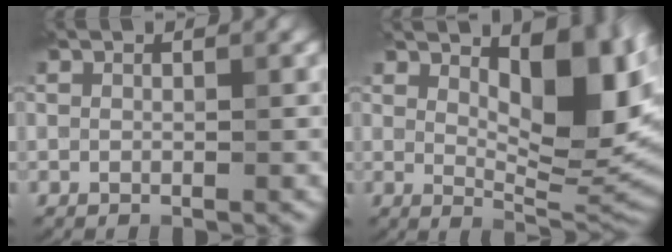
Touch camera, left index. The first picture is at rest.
{"total": 10.5, "force": [3.7, 4.1, 8.9], "torque": [-0.122, -0.004, 0.060]}